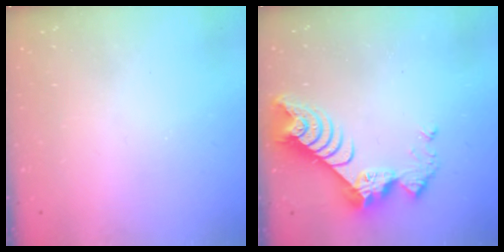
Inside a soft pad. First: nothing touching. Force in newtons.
{"total": 9.9, "press": 9.9, "slide": 0.8}